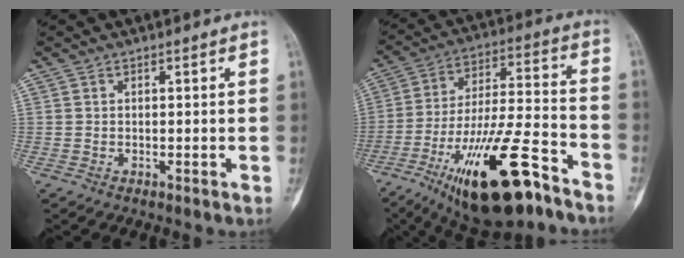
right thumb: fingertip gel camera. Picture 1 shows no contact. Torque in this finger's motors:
{"motor_torque": [1.31, -0.26, 1.88, -0.89, 0.55]}